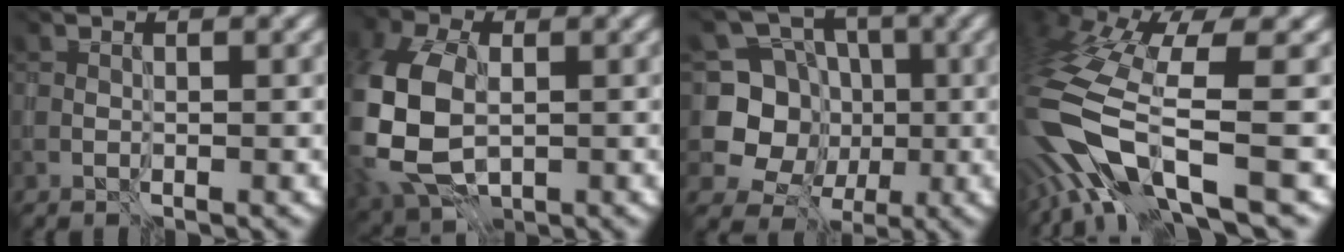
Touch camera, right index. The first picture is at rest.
{"total": 8.9, "force": [-0.5, 6.5, 6.1], "torque": [-0.184, -0.012, -0.008]}
{"total": 6.3, "force": [0.4, 6.0, 1.7], "torque": [-0.034, 0.000, -0.018]}
{"total": 10.8, "force": [-4.4, 3.4, 9.3], "torque": [-0.209, -0.012, -0.068]}